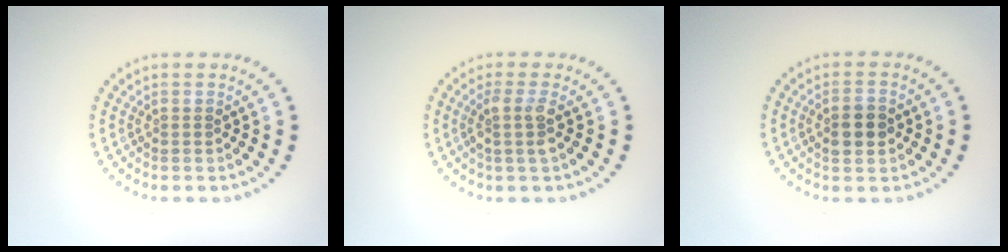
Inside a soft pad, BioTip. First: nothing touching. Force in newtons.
{"total": 2.0, "press": 1.6, "slide": 1.2}
{"total": 2.8, "press": 2.8, "slide": 0.2}